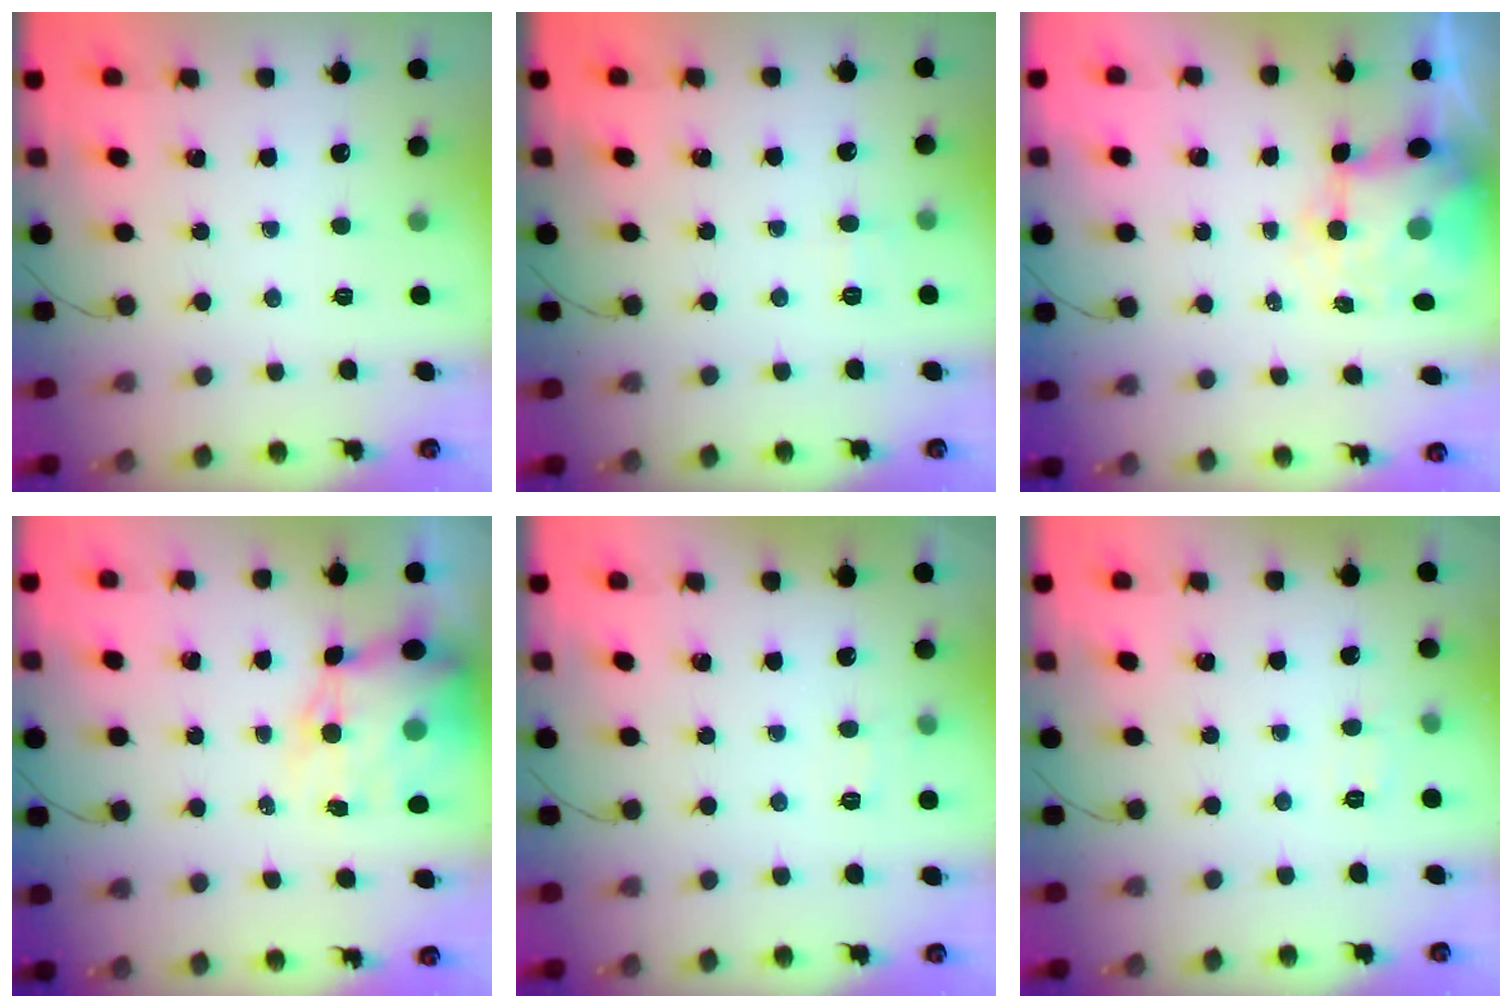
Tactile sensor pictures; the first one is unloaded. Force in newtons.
{"total": 4.7, "press": 4.5, "slide": 1.4}
{"total": 7.8, "press": 7.4, "slide": 2.2}
{"total": 13.3, "press": 12.9, "slide": 3.3}
{"total": 6.1, "press": 5.9, "slide": 1.5}
{"total": 2.9, "press": 2.5, "slide": 1.4}